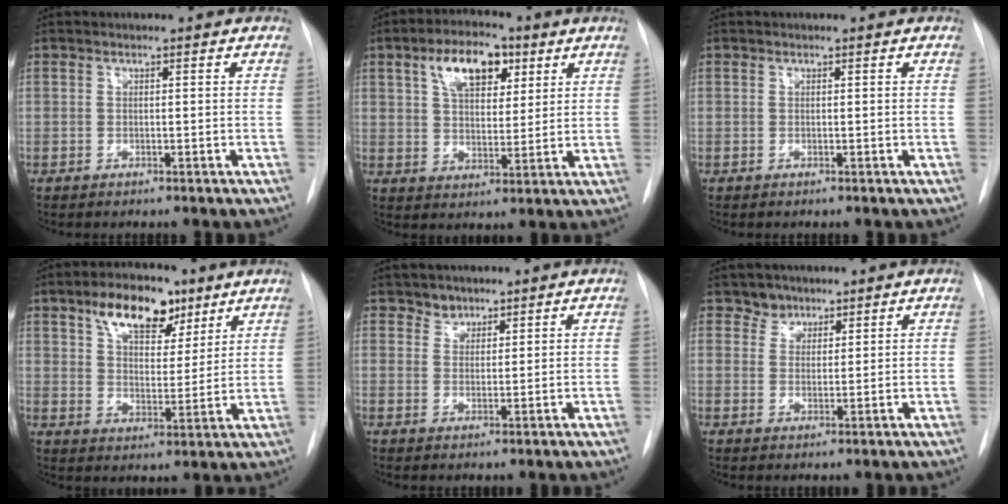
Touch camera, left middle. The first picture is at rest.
{"total": 9.5, "force": [4.6, 4.7, 6.9], "torque": [-0.122, 0.020, 0.079]}
{"total": 0.0}
{"total": 10.6, "force": [6.6, 5.1, 6.5], "torque": [-0.111, 0.014, 0.114]}
{"total": 2.3, "force": [1.9, 1.3, -0.2], "torque": [0.010, -0.001, 0.027]}
{"total": 2.9, "force": [2.3, 1.7, -0.4], "torque": [0.016, -0.002, 0.035]}